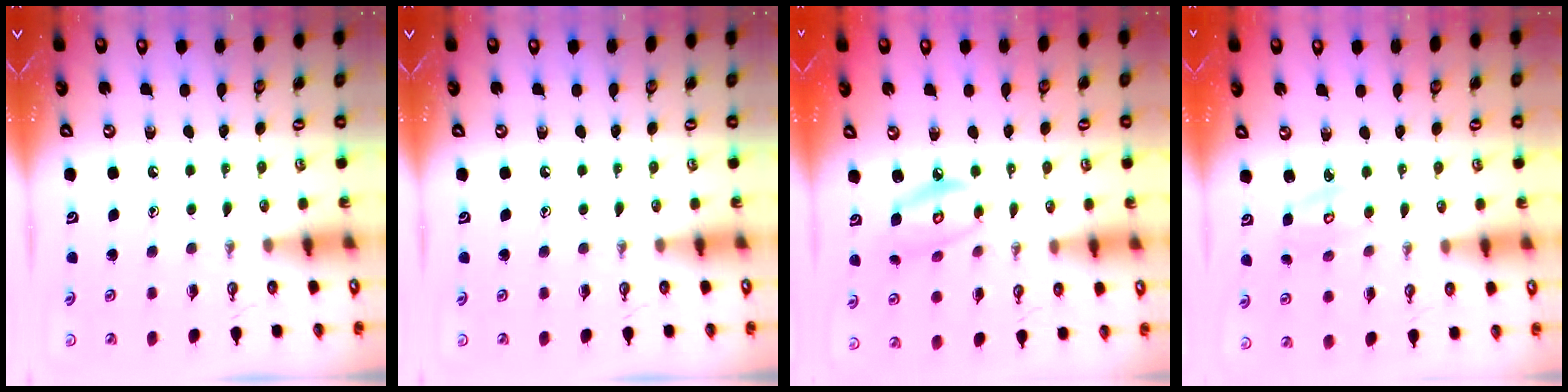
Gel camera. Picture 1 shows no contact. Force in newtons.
{"total": 0.0}
{"total": 8.7, "press": 8.7, "slide": 0.6}
{"total": 3.0, "press": 3.0, "slide": 0.1}